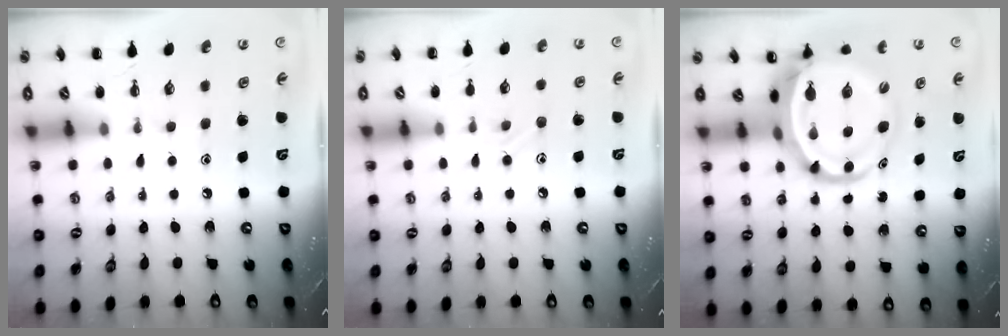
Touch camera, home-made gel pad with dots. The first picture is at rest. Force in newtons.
{"total": 7.3, "press": 7.0, "slide": 2.1}
{"total": 9.2, "press": 8.7, "slide": 2.9}